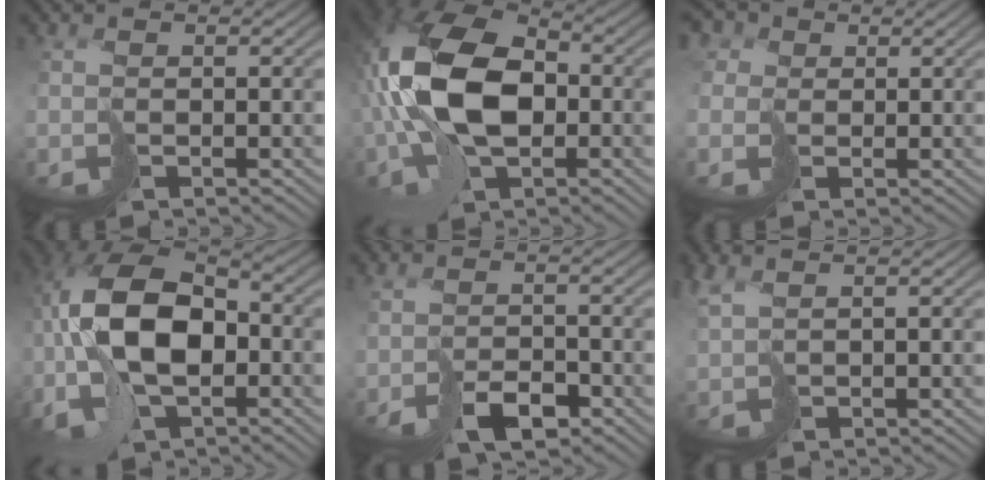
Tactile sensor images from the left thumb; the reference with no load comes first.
{"total": 15.1, "force": [-0.5, 9.1, 12.0], "torque": [-0.270, 0.014, -0.025]}
{"total": 4.4, "force": [1.5, 3.9, 1.4], "torque": [-0.049, 0.008, 0.008]}
{"total": 14.1, "force": [-1.3, 8.0, 11.5], "torque": [-0.255, 0.003, -0.031]}
{"total": 2.9, "force": [-1.8, 1.3, 1.8], "torque": [-0.025, -0.003, -0.025]}
{"total": 2.8, "force": [1.4, 0.9, 2.2], "torque": [-0.073, -0.002, 0.025]}